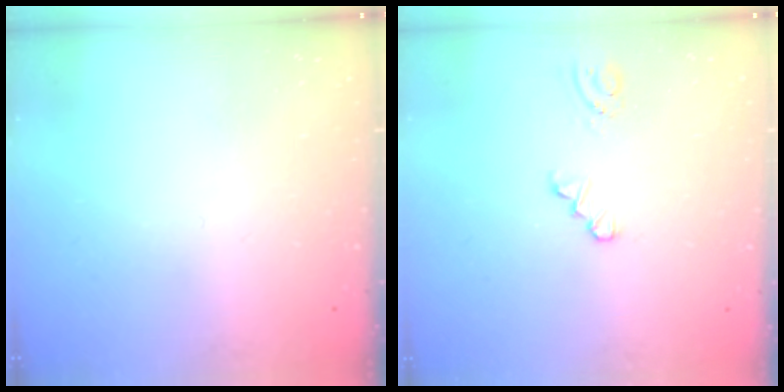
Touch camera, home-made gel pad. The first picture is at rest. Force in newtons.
{"total": 0.0}